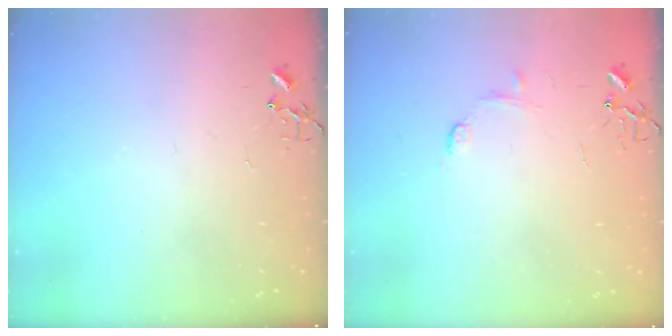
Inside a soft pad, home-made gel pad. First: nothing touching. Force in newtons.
{"total": 6.6, "press": 6.6, "slide": 0.9}